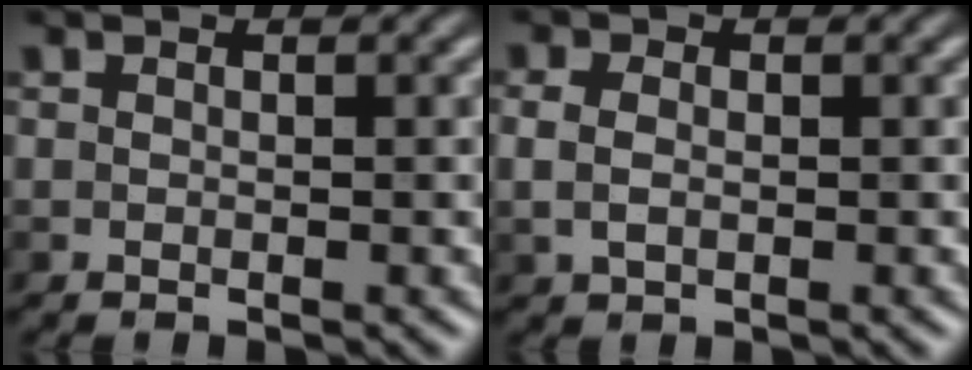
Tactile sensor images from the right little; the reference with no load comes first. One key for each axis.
{"total": 1.8, "fx": 0.1, "fy": 1.3, "fz": 1.3, "tx": -0.028, "ty": 0.003, "tz": 0.000}